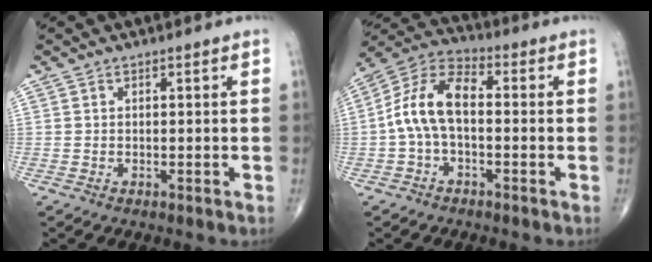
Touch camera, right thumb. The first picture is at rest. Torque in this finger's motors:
{"motor_torque": [0.01, 0.27, 0.34, 0.01, 0.15]}